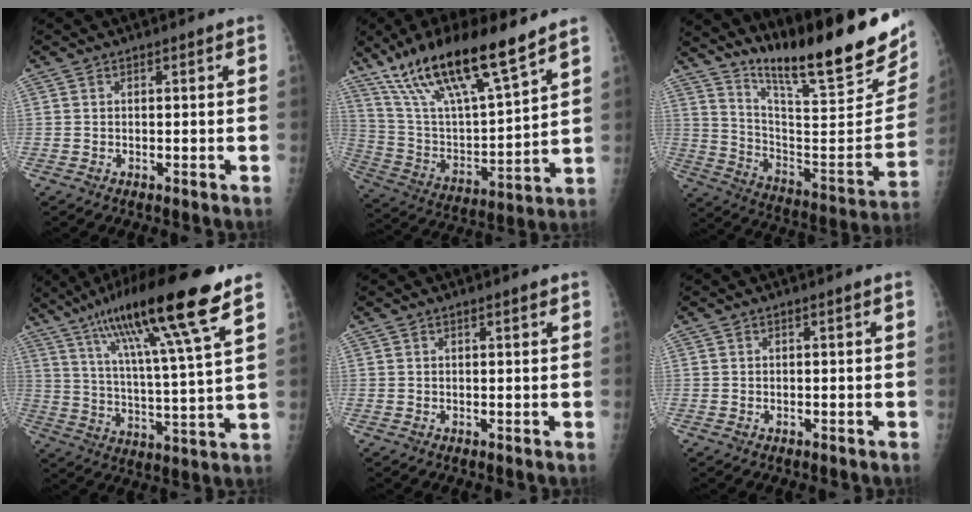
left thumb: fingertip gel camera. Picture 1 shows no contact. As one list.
[{"total": 22.1, "force": [15.4, 4.4, 15.2], "torque": [-0.259, -0.051, 0.288]}, {"total": 26.5, "force": [19.1, 4.4, 17.9], "torque": [-0.251, -0.106, 0.302]}, {"total": 20.2, "force": [12.2, 1.5, 16.1], "torque": [-0.267, -0.033, 0.205]}, {"total": 1.1, "force": [0.8, 0.2, 0.8], "torque": [-0.010, -0.002, 0.011]}, {"total": 0.0}]